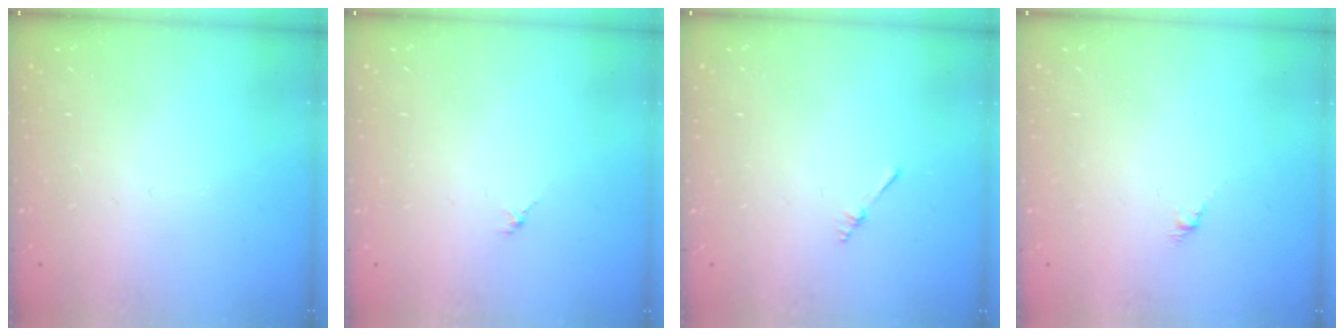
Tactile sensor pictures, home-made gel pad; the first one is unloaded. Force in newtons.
{"total": 0.8, "press": 0.6, "slide": 0.4}
{"total": 2.0, "press": 2.0, "slide": 0.3}
{"total": 1.9, "press": 1.8, "slide": 0.7}